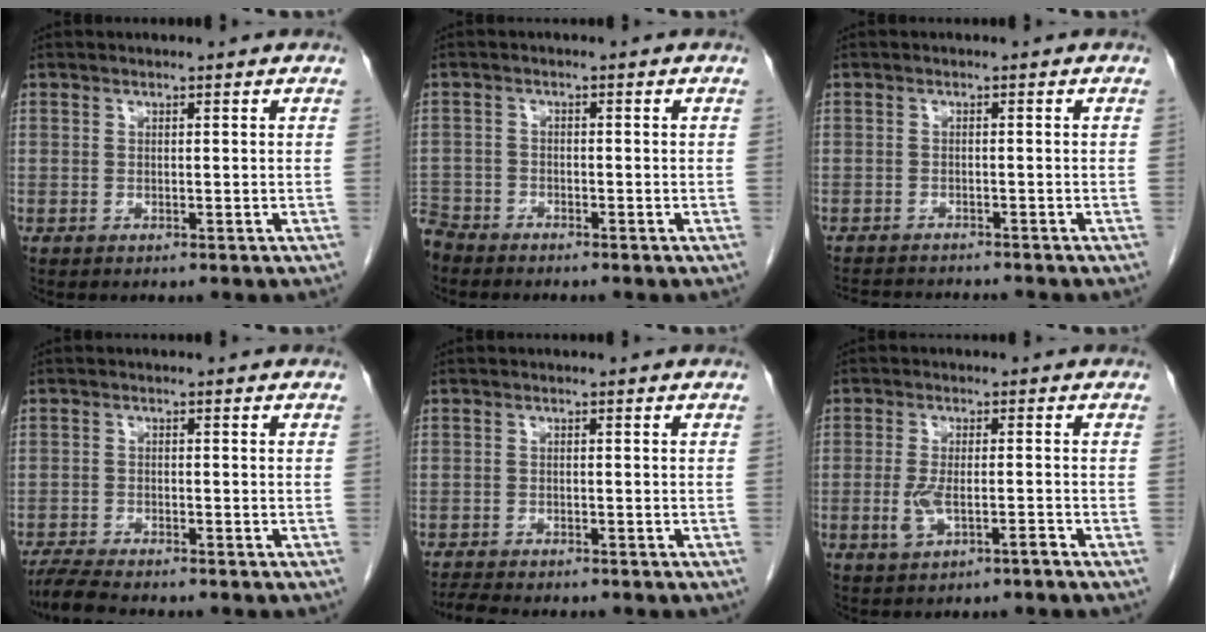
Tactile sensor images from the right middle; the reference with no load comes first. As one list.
[{"total": 4.3, "force": [-4.1, 1.3, 0.1], "torque": [-0.001, -0.010, -0.082]}, {"total": 6.9, "force": [-6.6, 0.8, 1.8], "torque": [-0.024, -0.003, -0.097]}, {"total": 5.5, "force": [-4.9, 0.4, 2.4], "torque": [-0.043, -0.019, -0.085]}, {"total": 5.2, "force": [-4.6, 0.9, 2.1], "torque": [-0.034, -0.012, -0.073]}, {"total": 4.0, "force": [-1.7, 1.0, 3.4], "torque": [-0.074, 0.002, -0.029]}]